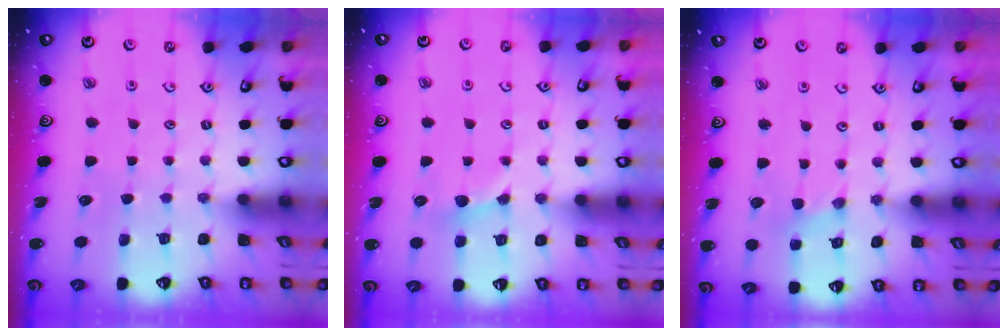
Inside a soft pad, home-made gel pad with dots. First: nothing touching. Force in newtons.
{"total": 4.1, "press": 4.0, "slide": 0.6}
{"total": 1.9, "press": 1.9, "slide": 0.3}